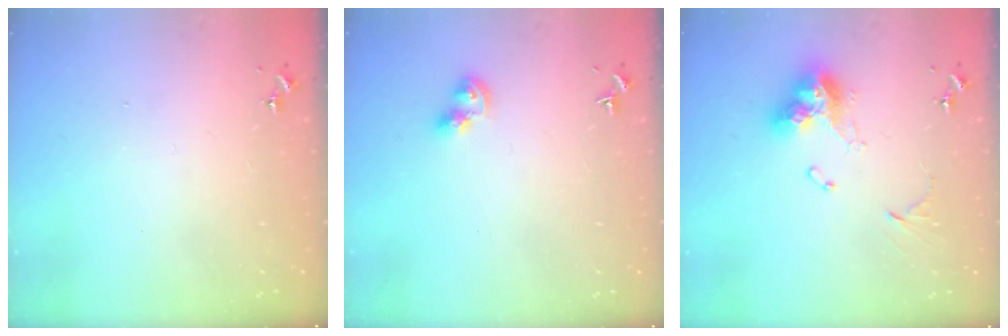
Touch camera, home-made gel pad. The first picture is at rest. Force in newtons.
{"total": 7.8, "press": 7.7, "slide": 0.8}
{"total": 14.1, "press": 14.1, "slide": 1.2}